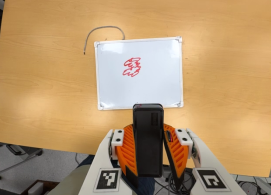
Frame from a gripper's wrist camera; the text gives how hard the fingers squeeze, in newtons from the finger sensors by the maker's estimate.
{"total": 8.5, "left": 6.5, "right": 10.5}